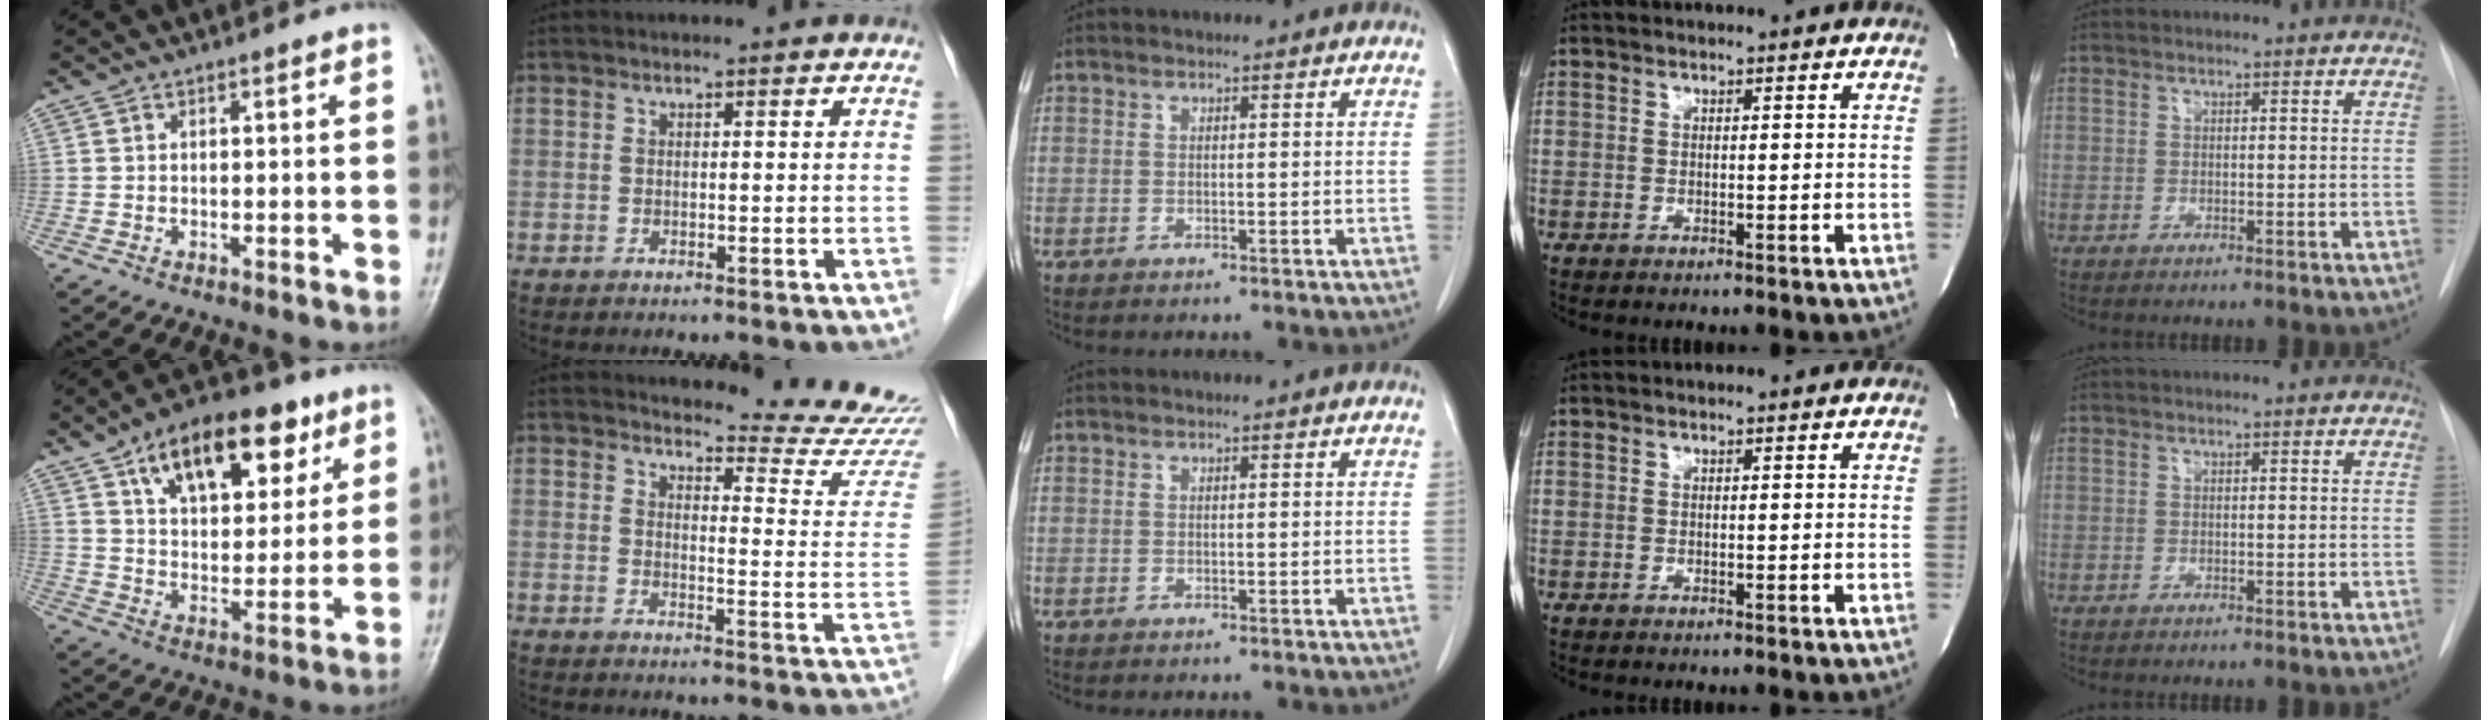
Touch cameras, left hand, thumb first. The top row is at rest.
{"thumb": {"total": 19.1, "force": [9.8, 10.1, 12.8], "torque": [-0.150, -0.024, 0.158]}, "index": {"total": 13.7, "force": [13.6, -1.1, 1.4], "torque": [-0.012, -0.119, 0.143]}}